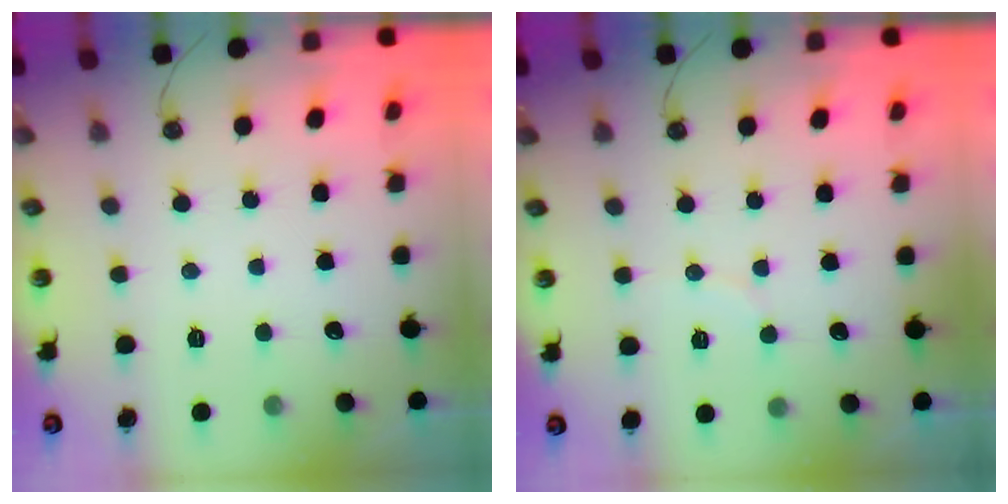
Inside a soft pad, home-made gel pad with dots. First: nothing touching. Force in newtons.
{"total": 2.9, "press": 2.9, "slide": 0.3}